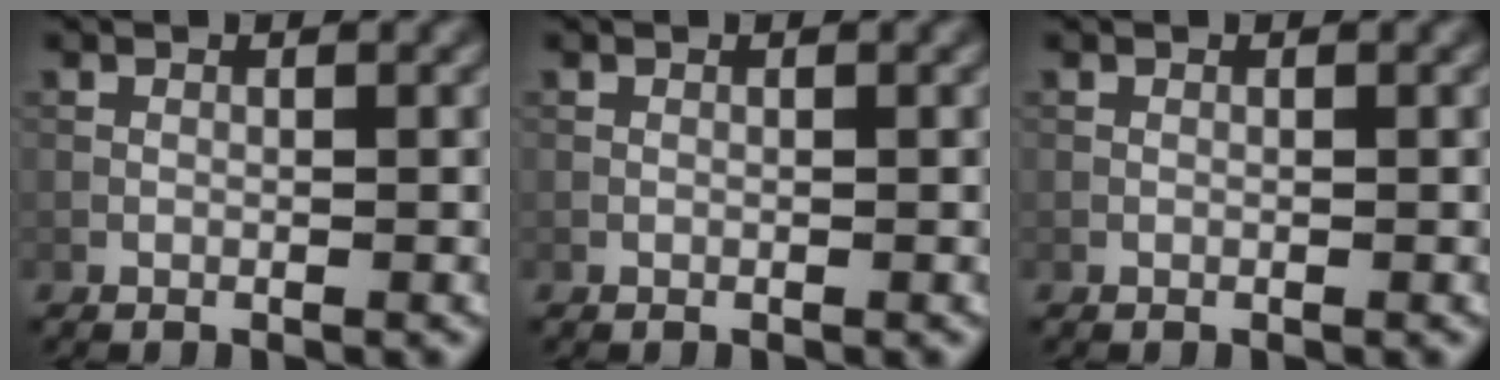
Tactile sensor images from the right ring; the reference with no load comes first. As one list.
[{"total": 0.0}, {"total": 0.0}]